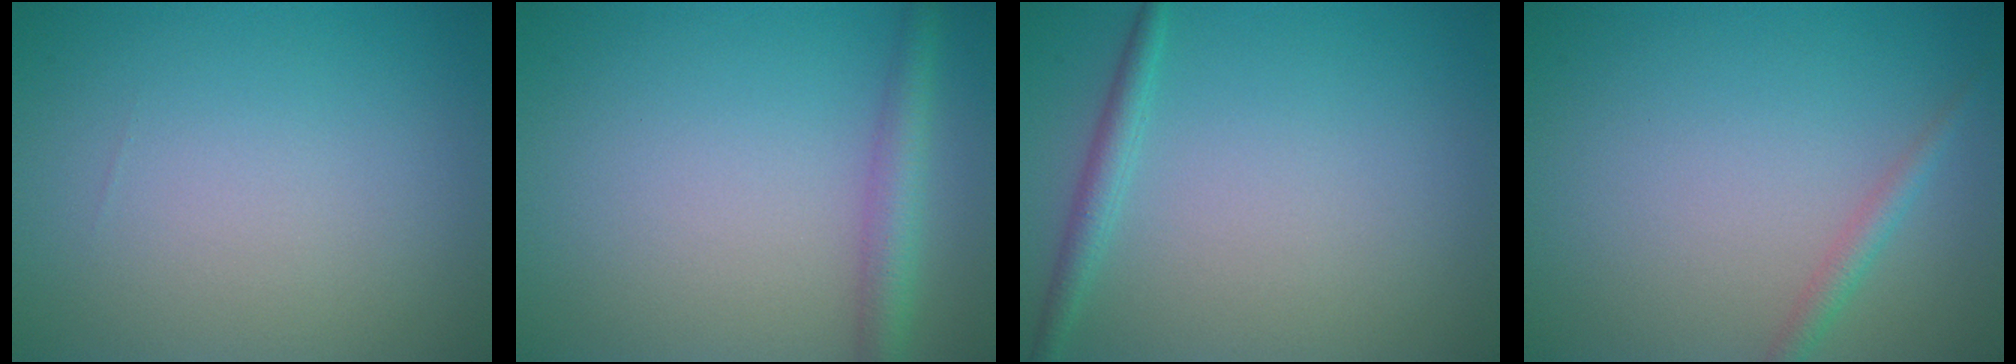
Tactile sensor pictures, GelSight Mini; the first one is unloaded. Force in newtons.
{"total": 2.9, "press": 2.9, "slide": 0.1}
{"total": 1.6, "press": 1.6, "slide": 0.0}
{"total": 1.5, "press": 1.5, "slide": 0.0}